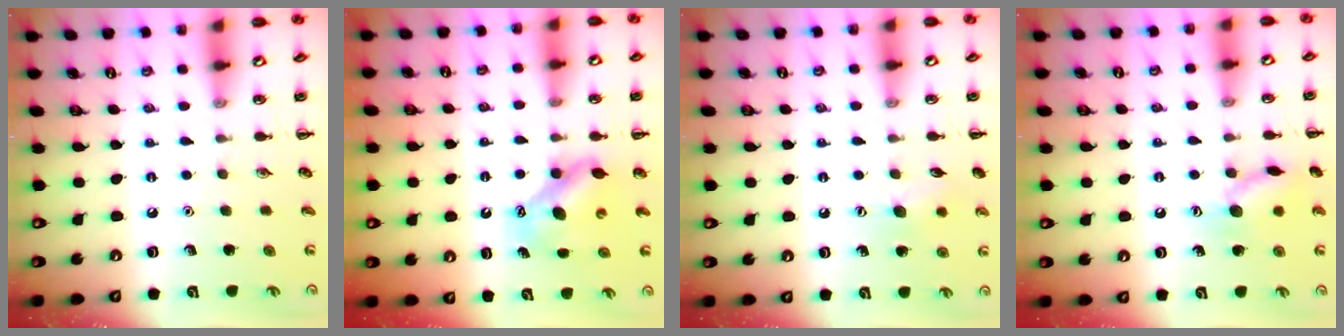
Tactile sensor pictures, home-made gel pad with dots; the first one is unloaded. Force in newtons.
{"total": 7.6, "press": 7.6, "slide": 1.0}
{"total": 6.9, "press": 6.7, "slide": 1.7}
{"total": 10.5, "press": 10.5, "slide": 0.6}